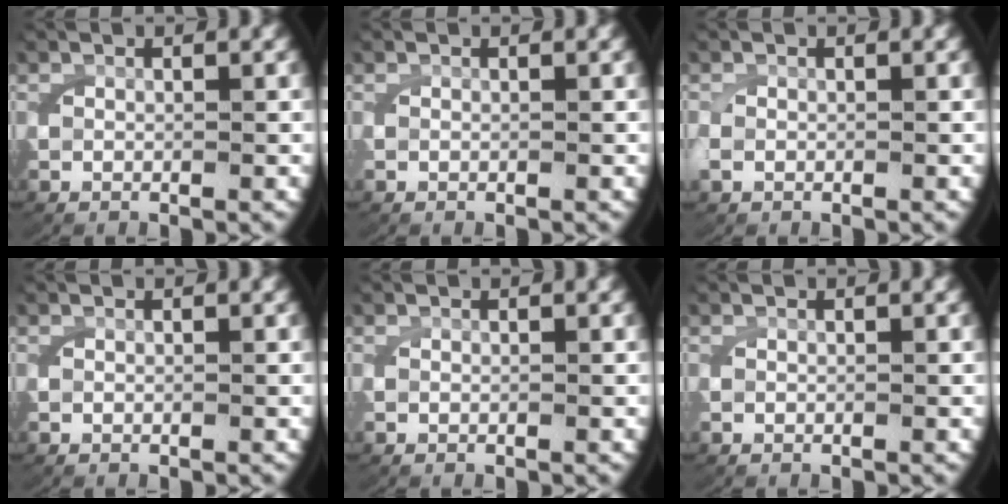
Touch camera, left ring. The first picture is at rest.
{"total": 0.0}
{"total": 0.8, "force": [-0.2, 0.7, 0.4], "torque": [-0.023, -0.005, 0.001]}
{"total": 0.0}
{"total": 0.0}
{"total": 0.0}